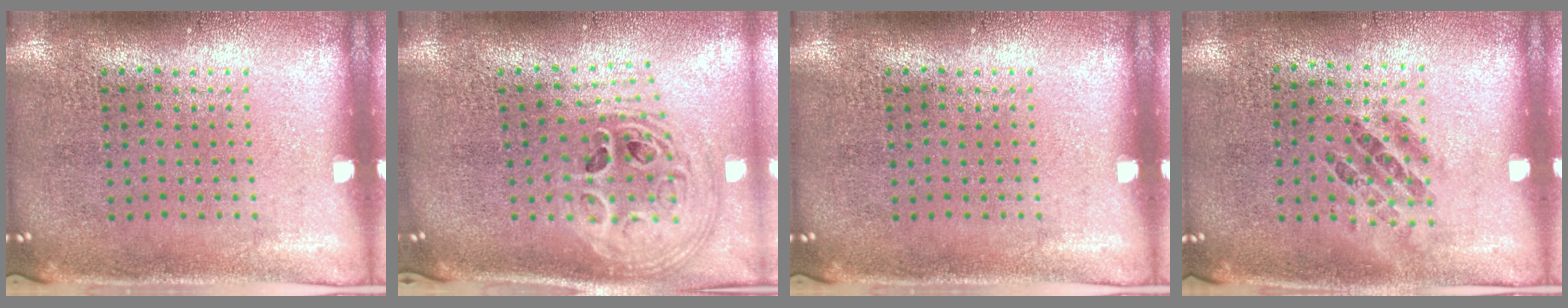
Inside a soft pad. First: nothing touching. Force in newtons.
{"total": 2.8, "press": 2.0, "slide": 1.9}
{"total": 0.0}
{"total": 0.9, "press": 0.6, "slide": 0.7}